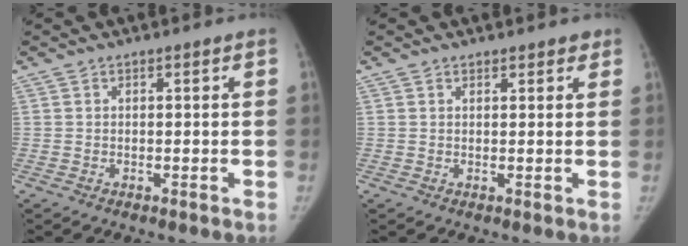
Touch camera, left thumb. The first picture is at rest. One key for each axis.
{"total": 1.4, "fx": 1.2, "fy": 0.7, "fz": 0.4, "tx": 0.008, "ty": -0.006, "tz": 0.012}